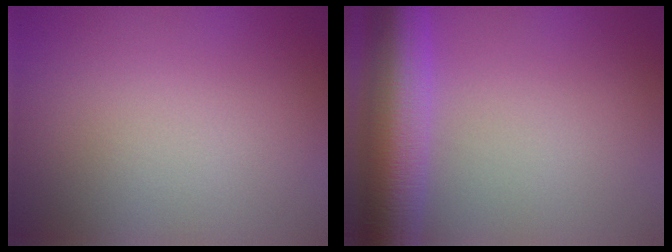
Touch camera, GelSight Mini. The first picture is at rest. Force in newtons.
{"total": 9.3, "press": 9.3, "slide": 0.3}